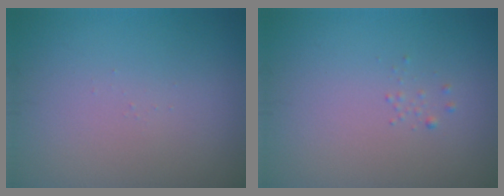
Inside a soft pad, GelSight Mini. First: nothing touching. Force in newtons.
{"total": 0.7, "press": 0.7, "slide": 0.1}